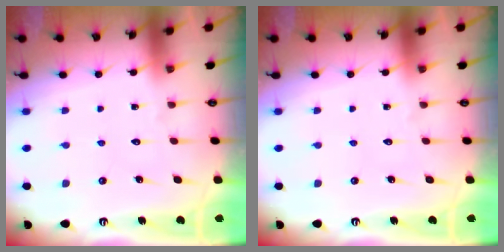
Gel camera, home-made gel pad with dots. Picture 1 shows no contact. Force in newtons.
{"total": 0.0}